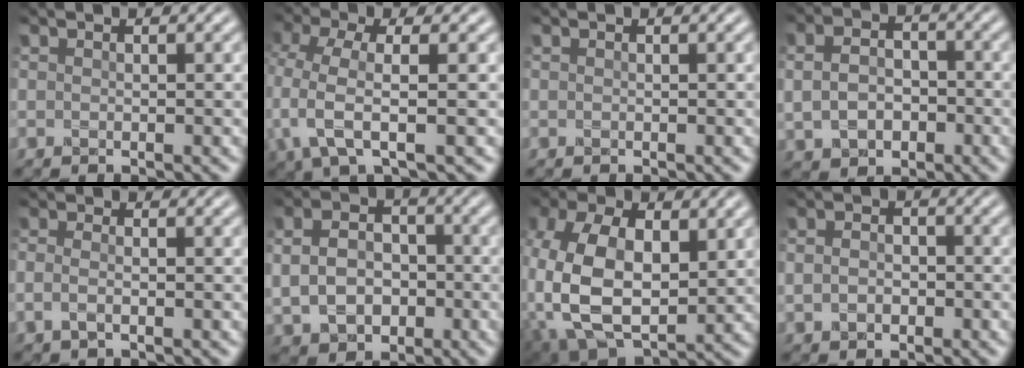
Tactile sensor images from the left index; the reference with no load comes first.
{"total": 4.8, "force": [-0.4, 1.5, 4.5], "torque": [-0.103, -0.009, -0.012]}
{"total": 0.0}
{"total": 4.2, "force": [-0.4, 3.1, 2.7], "torque": [-0.057, -0.001, -0.009]}
{"total": 1.5, "force": [-0.4, 0.7, 1.3], "torque": [-0.031, 0.000, -0.015]}
{"total": 5.4, "force": [-0.3, 4.2, 3.5], "torque": [-0.070, -0.002, -0.010]}
{"total": 10.5, "force": [0.0, 6.5, 8.3], "torque": [-0.193, 0.002, 0.002]}
{"total": 2.1, "force": [-0.4, 1.6, 1.3], "torque": [-0.030, 0.002, -0.013]}